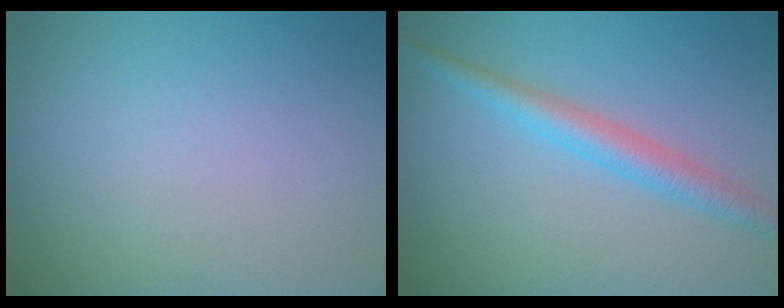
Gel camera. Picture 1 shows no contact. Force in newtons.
{"total": 2.9, "press": 2.9, "slide": 0.0}